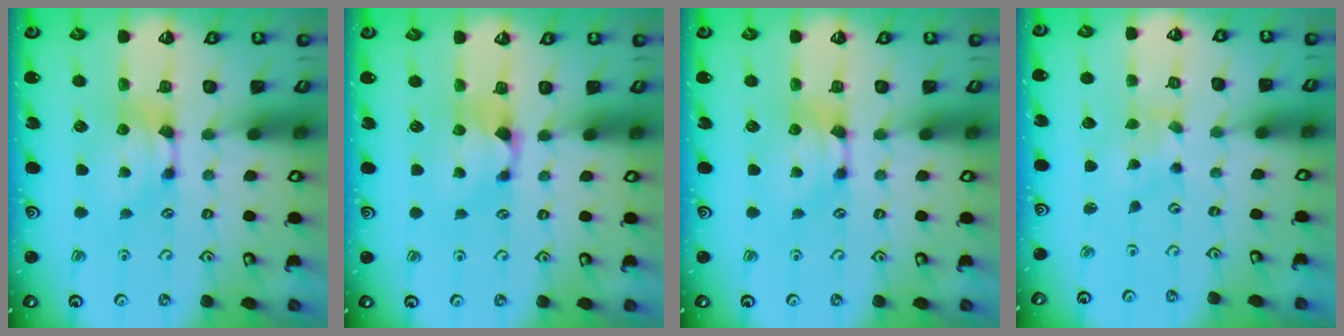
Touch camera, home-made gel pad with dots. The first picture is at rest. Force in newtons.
{"total": 1.1, "press": 0.9, "slide": 0.7}
{"total": 0.0}
{"total": 3.6, "press": 3.6, "slide": 0.8}